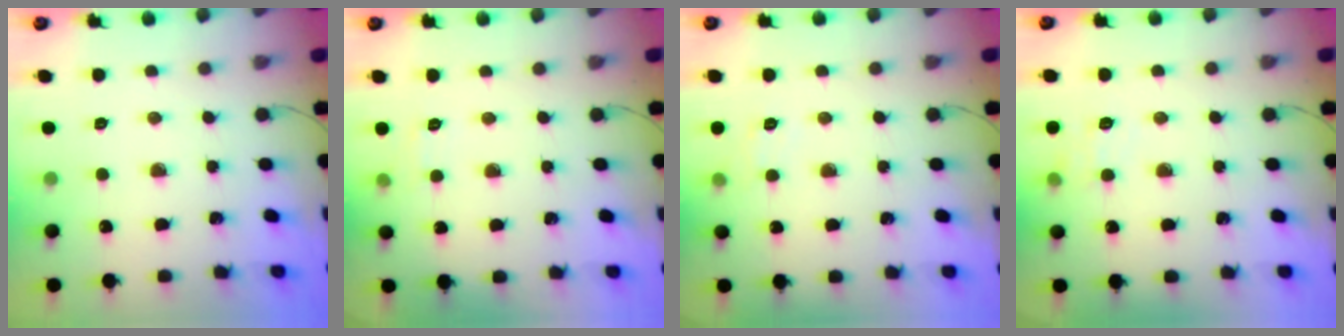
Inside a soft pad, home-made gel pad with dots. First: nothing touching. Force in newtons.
{"total": 2.7, "press": 2.2, "slide": 1.6}
{"total": 5.9, "press": 5.7, "slide": 1.2}
{"total": 6.7, "press": 6.5, "slide": 1.8}